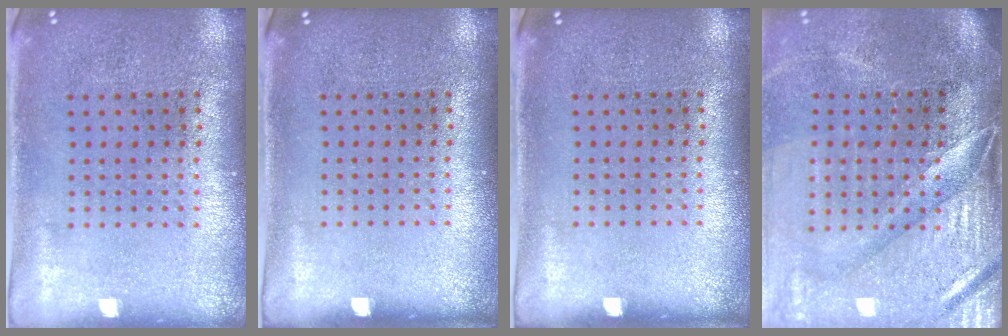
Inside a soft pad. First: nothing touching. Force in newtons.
{"total": 0.0}
{"total": 0.0}
{"total": 4.6, "press": 3.9, "slide": 2.4}